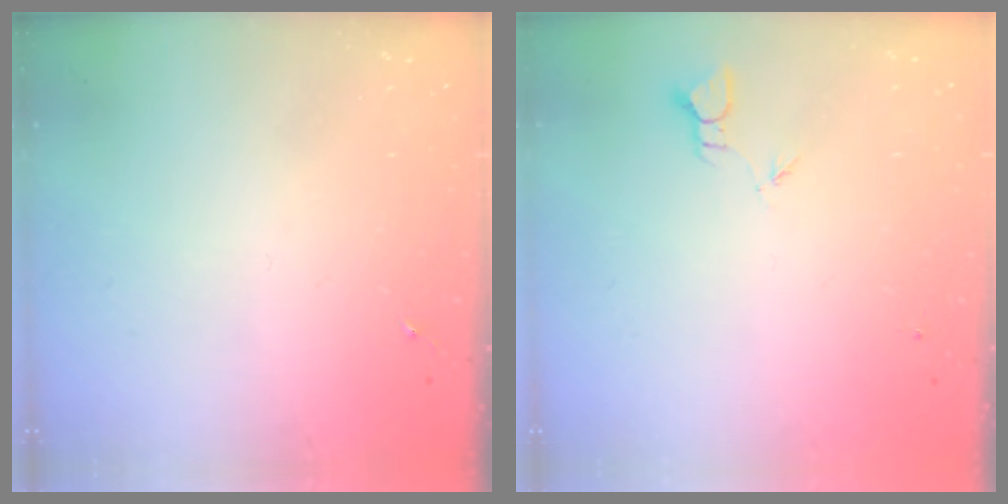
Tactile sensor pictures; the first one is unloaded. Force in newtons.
{"total": 1.9, "press": 1.9, "slide": 0.1}